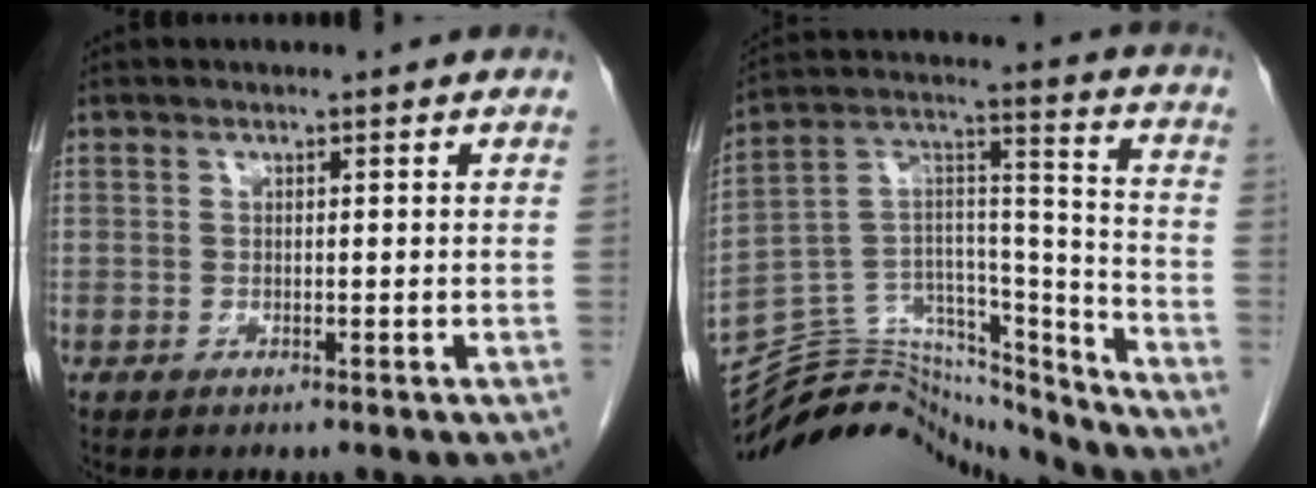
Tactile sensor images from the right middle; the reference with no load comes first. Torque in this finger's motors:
{"motor_torque": [-0.42, -0.44, -0.32, -0.13]}